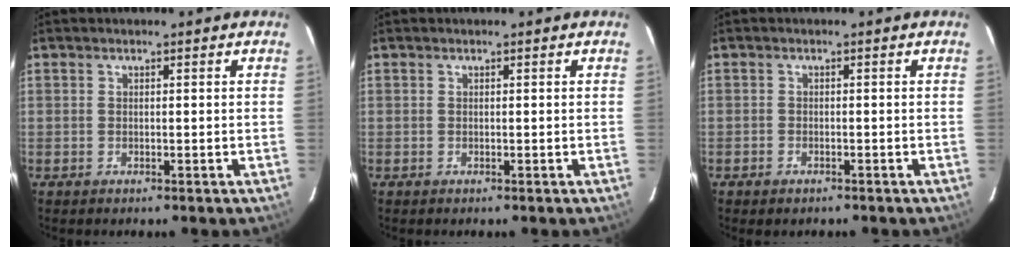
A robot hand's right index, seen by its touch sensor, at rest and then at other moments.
{"total": 0.0}
{"total": 1.3, "force": [-1.0, 0.8, 0.4], "torque": [-0.009, 0.001, -0.016]}